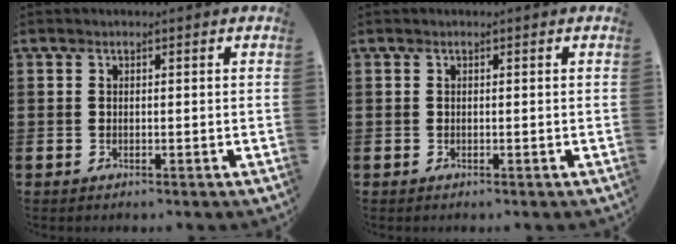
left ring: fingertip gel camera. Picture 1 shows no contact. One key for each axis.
{"total": 0.0}